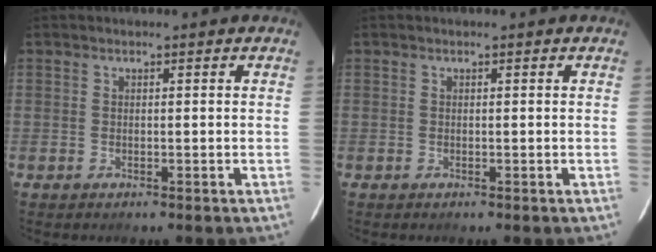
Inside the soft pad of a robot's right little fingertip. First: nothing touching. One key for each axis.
{"total": 0.0}